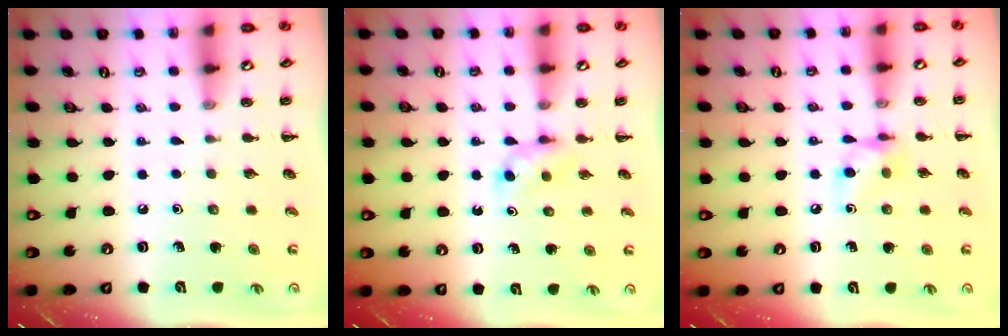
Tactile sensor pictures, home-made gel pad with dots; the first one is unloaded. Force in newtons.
{"total": 3.0, "press": 2.7, "slide": 1.1}
{"total": 7.1, "press": 7.1, "slide": 0.2}